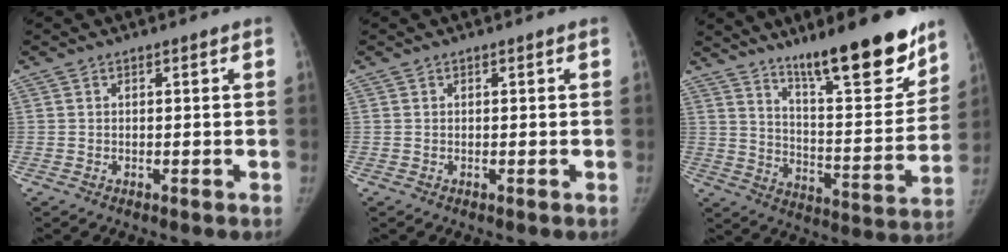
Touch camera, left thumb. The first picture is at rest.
{"total": 0.0}
{"total": 20.3, "force": [14.6, 4.2, 13.4], "torque": [-0.160, -0.101, 0.235]}